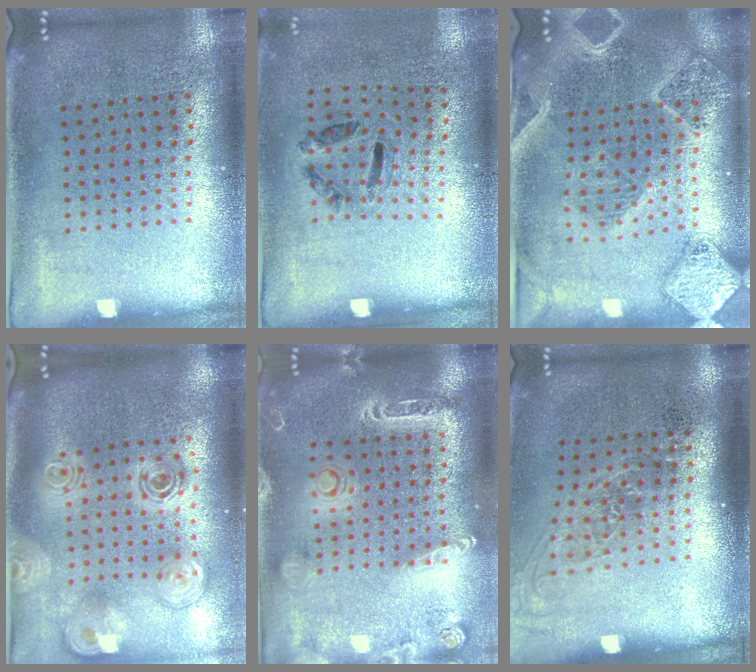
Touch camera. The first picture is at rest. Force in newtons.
{"total": 1.3, "press": 0.6, "slide": 1.1}
{"total": 2.7, "press": 2.4, "slide": 1.3}
{"total": 2.8, "press": 2.0, "slide": 2.0}
{"total": 2.1, "press": 1.9, "slide": 0.8}
{"total": 1.3, "press": 1.1, "slide": 0.8}